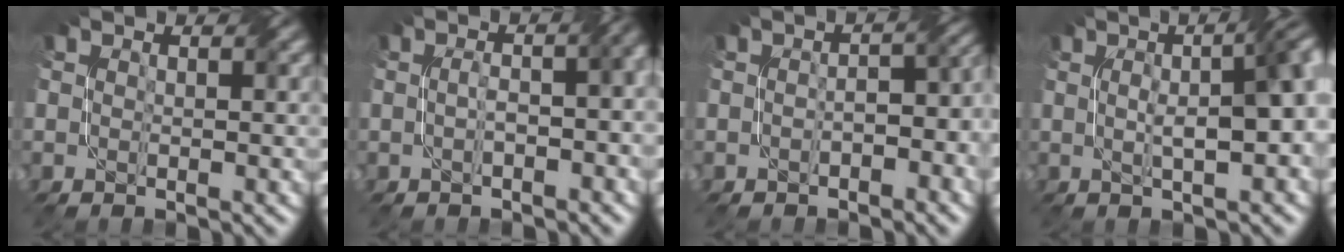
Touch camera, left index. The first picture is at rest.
{"total": 5.2, "force": [-0.8, 2.3, 4.7], "torque": [-0.044, 0.005, -0.015]}
{"total": 4.1, "force": [-1.3, 2.1, 3.2], "torque": [-0.033, 0.002, -0.020]}
{"total": 7.7, "force": [0.8, 2.0, 7.4], "torque": [-0.084, 0.017, 0.008]}